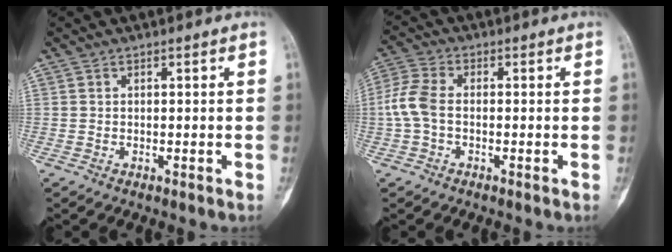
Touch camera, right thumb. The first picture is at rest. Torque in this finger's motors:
{"motor_torque": [0.02, -0.01, 0.44, -0.41, 0.09]}